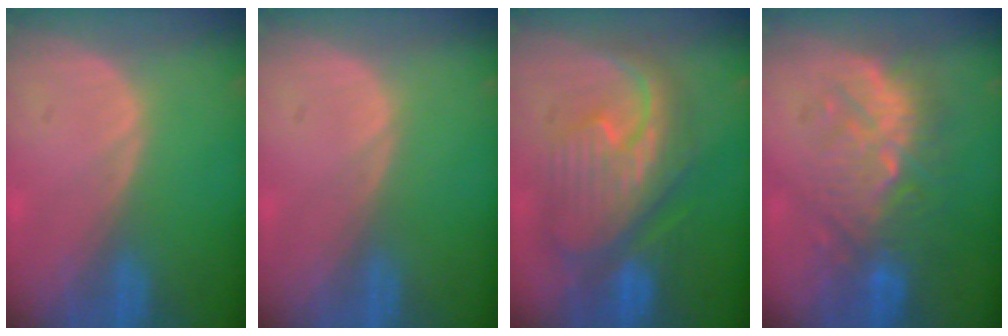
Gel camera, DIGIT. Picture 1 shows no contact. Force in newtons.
{"total": 0.0}
{"total": 10.7, "press": 10.7, "slide": 0.9}
{"total": 9.1, "press": 9.0, "slide": 1.7}